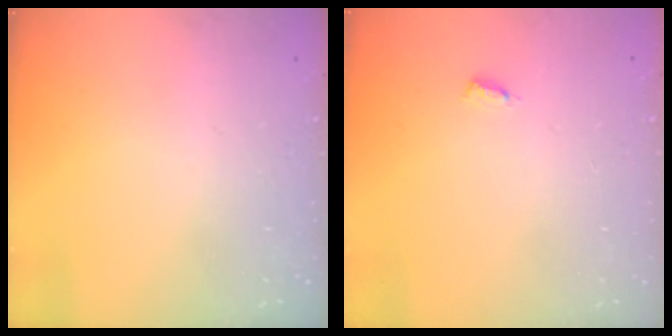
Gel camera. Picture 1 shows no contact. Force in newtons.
{"total": 3.4, "press": 3.4, "slide": 0.3}